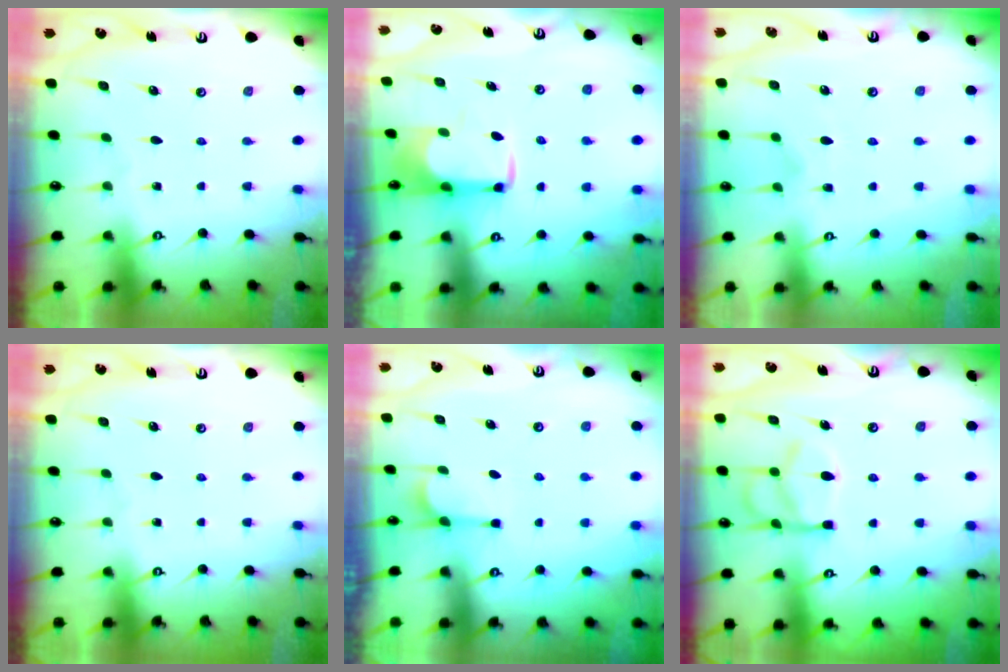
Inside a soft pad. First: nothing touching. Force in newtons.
{"total": 1.7, "press": 1.6, "slide": 0.5}
{"total": 1.2, "press": 0.5, "slide": 1.1}
{"total": 0.0}
{"total": 1.7, "press": 1.3, "slide": 1.1}
{"total": 13.1, "press": 13.1, "slide": 1.4}